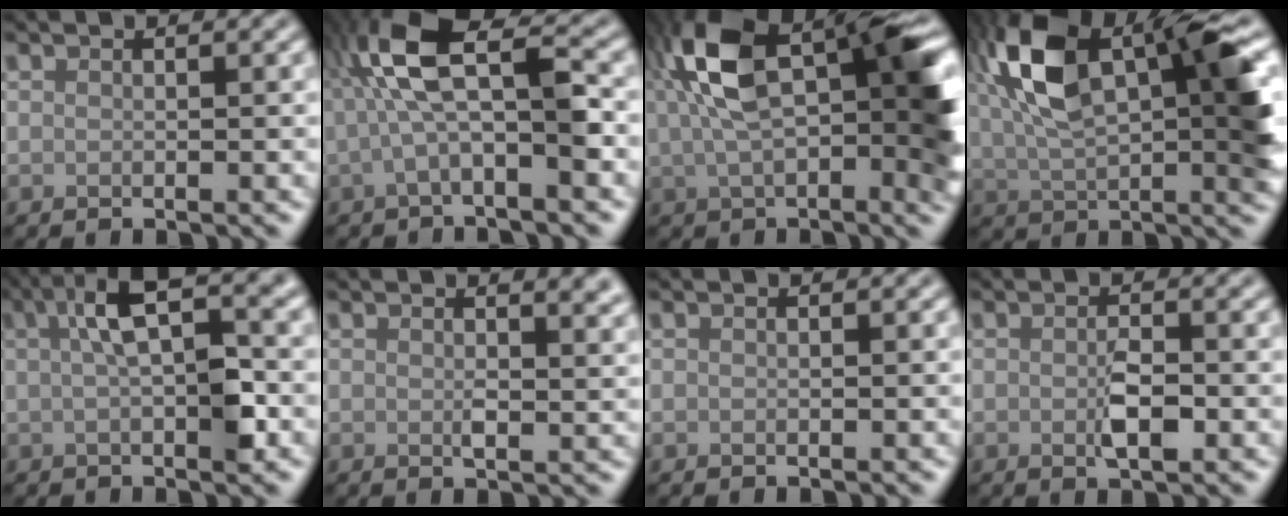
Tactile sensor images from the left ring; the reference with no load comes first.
{"total": 7.3, "force": [-0.1, 2.2, 6.9], "torque": [-0.141, 0.030, -0.013]}
{"total": 12.1, "force": [2.8, 5.3, 10.5], "torque": [-0.190, 0.001, 0.049]}
{"total": 12.0, "force": [3.2, 5.5, 10.2], "torque": [-0.188, 0.002, 0.059]}
{"total": 6.4, "force": [1.1, 1.8, 6.1], "torque": [-0.104, 0.014, 0.013]}
{"total": 3.2, "force": [1.5, 1.1, 2.6], "torque": [-0.032, -0.003, 0.023]}
{"total": 0.0}
{"total": 2.2, "force": [-0.4, 0.8, 2.0], "torque": [-0.036, -0.003, -0.007]}